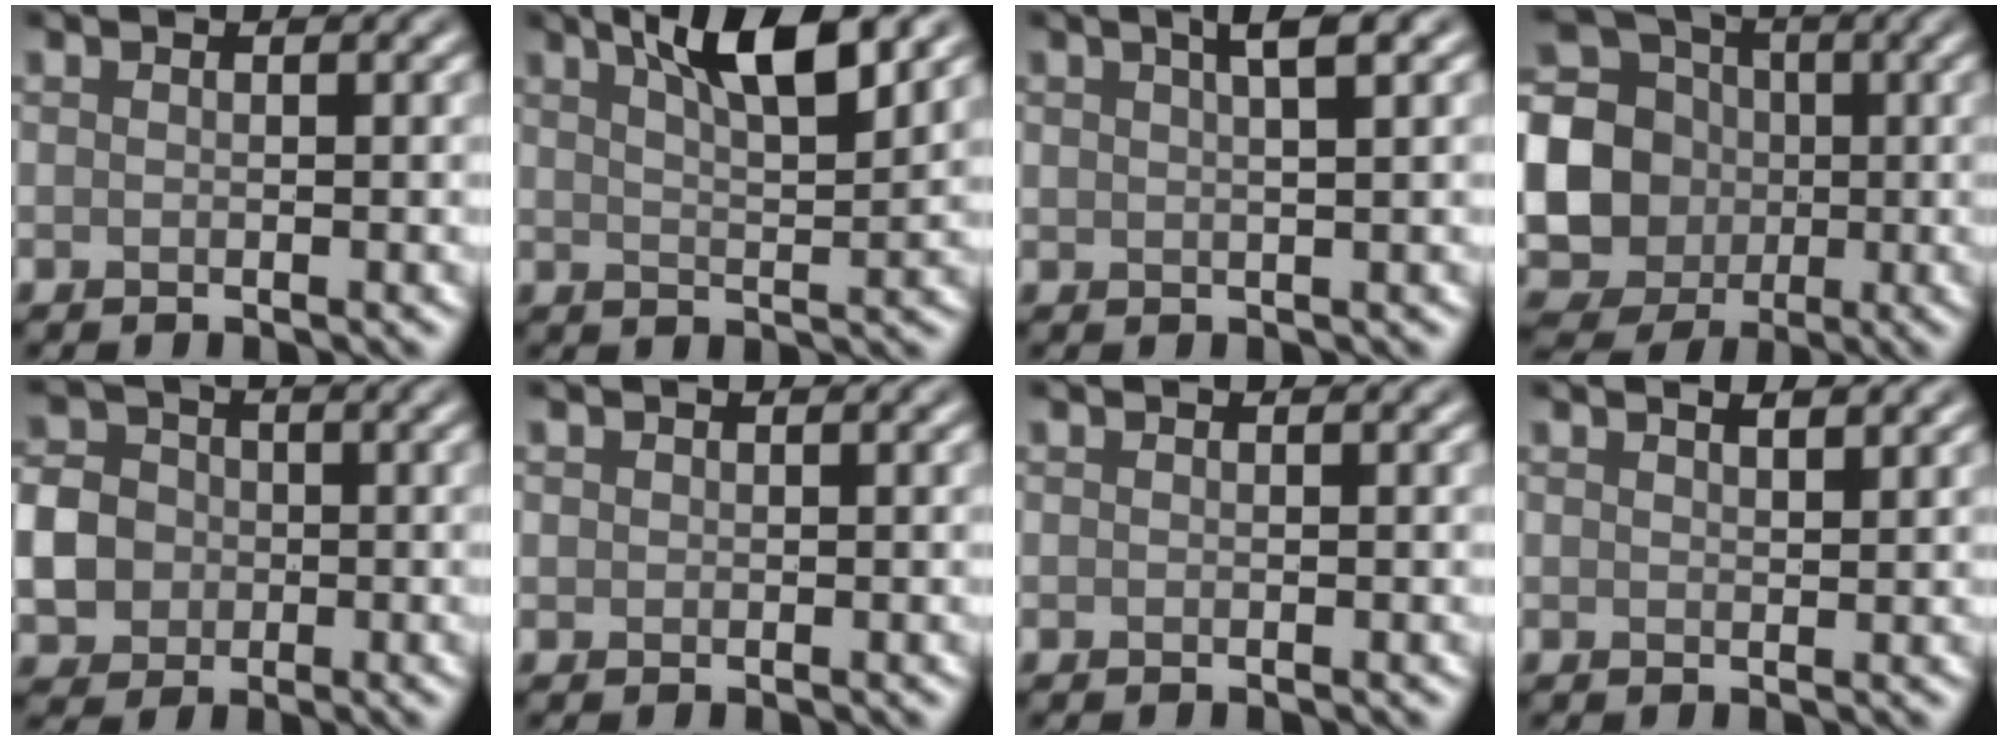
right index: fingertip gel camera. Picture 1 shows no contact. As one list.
[{"total": 5.9, "force": [3.4, 1.5, 4.6], "torque": [-0.068, 0.008, 0.054]}, {"total": 2.7, "force": [1.4, 0.6, 2.2], "torque": [-0.024, 0.011, 0.016]}, {"total": 18.3, "force": [-1.0, 17.3, 5.9], "torque": [-0.173, 0.000, -0.059]}, {"total": 5.4, "force": [-0.7, 4.8, 2.5], "torque": [-0.051, 0.001, -0.024]}, {"total": 0.5, "force": [0.2, 0.5, 0.0], "torque": [0.003, 0.000, 0.004]}, {"total": 0.0}, {"total": 1.2, "force": [1.0, 0.3, 0.6], "torque": [-0.012, 0.001, 0.018]}]